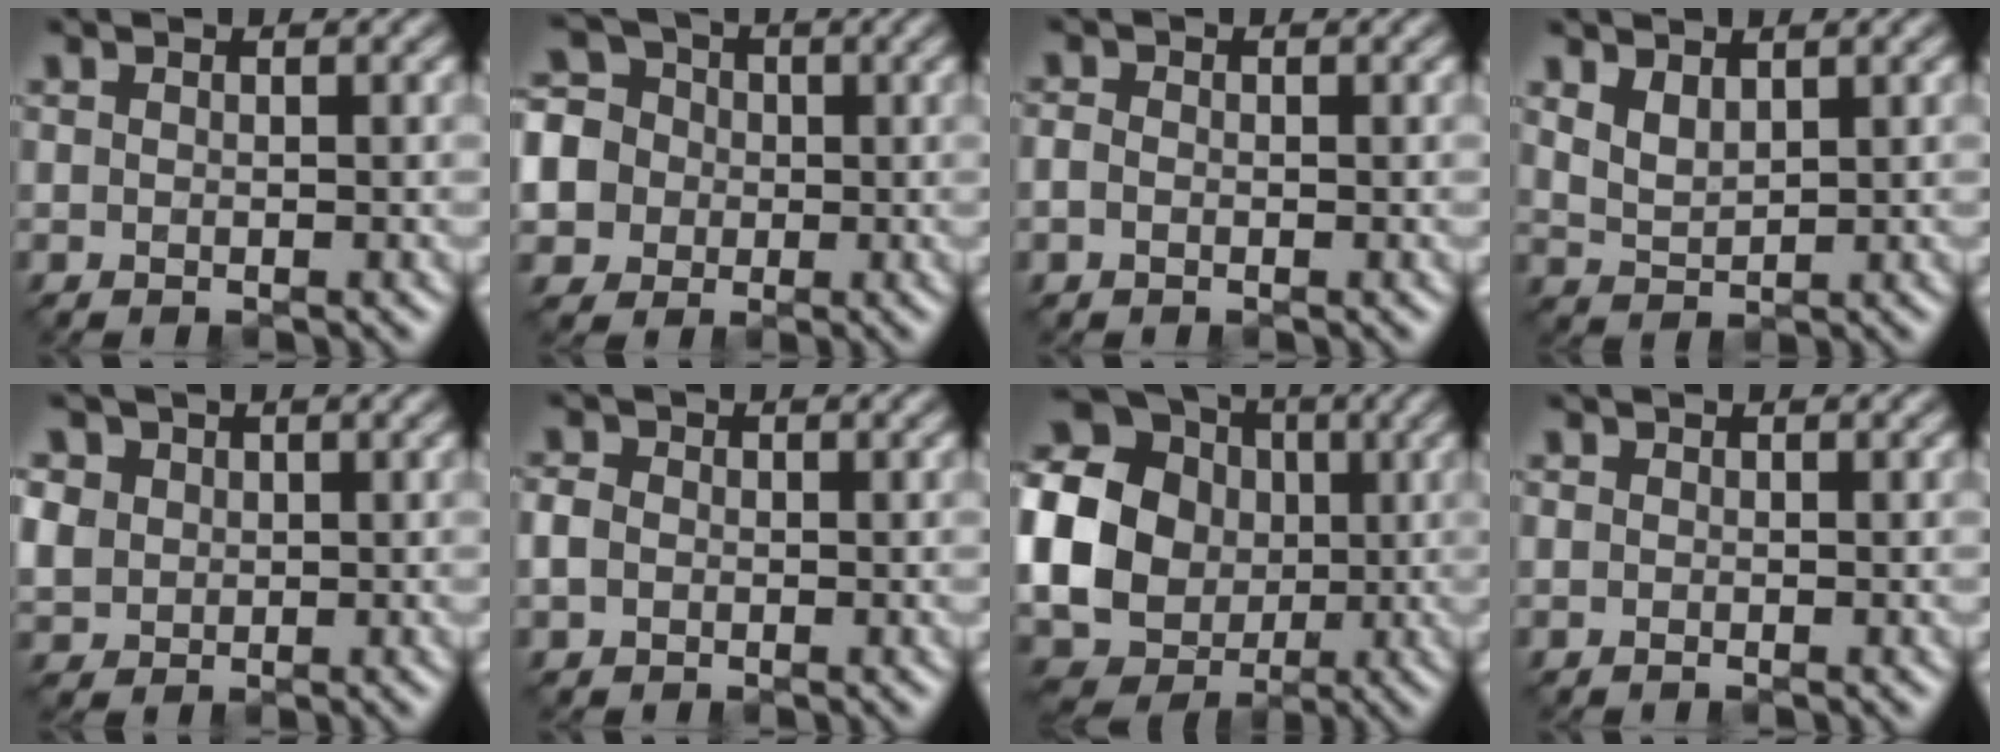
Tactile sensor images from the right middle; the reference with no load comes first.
{"total": 8.8, "force": [-1.3, 8.3, 2.7], "torque": [-0.074, 0.014, -0.052]}
{"total": 1.1, "force": [-0.3, 0.9, 0.6], "torque": [-0.011, -0.001, -0.010]}
{"total": 2.2, "force": [1.5, 1.1, 1.2], "torque": [-0.029, -0.004, 0.036]}
{"total": 5.9, "force": [2.2, 5.0, 2.4], "torque": [-0.084, 0.017, 0.036]}
{"total": 2.0, "force": [-0.2, 1.7, 0.9], "torque": [-0.018, -0.001, -0.009]}
{"total": 27.0, "force": [0.6, 25.6, 8.6], "torque": [-0.185, 0.014, -0.035]}
{"total": 0.6, "force": [-0.2, 0.5, 0.2], "torque": [0.000, -0.004, -0.004]}